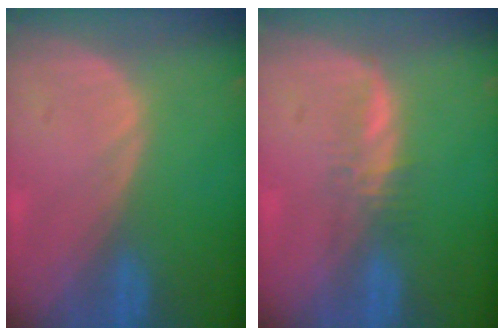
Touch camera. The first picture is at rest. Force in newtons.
{"total": 2.3, "press": 2.2, "slide": 0.6}